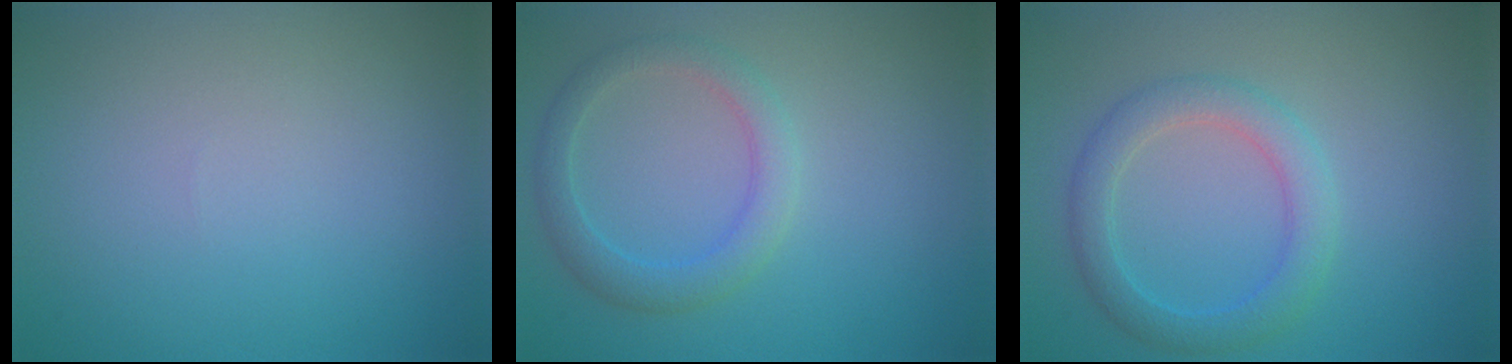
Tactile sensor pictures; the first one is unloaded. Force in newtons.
{"total": 2.9, "press": 2.9, "slide": 0.2}
{"total": 3.3, "press": 3.3, "slide": 0.2}